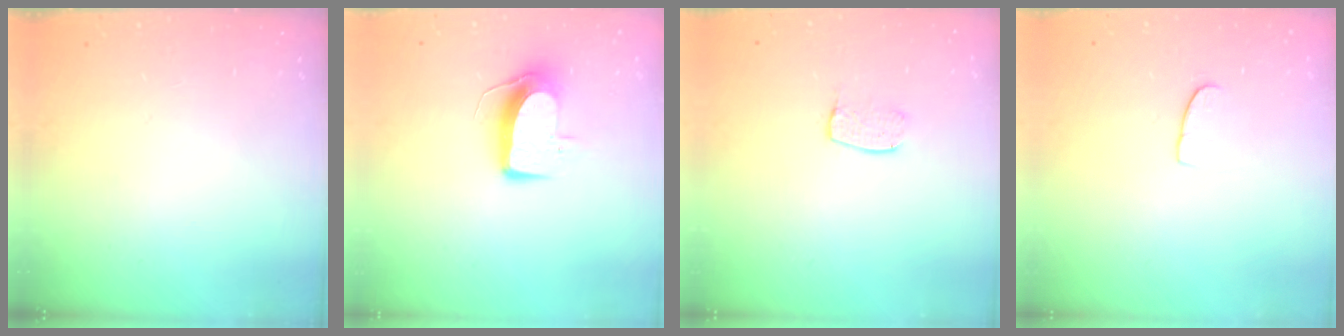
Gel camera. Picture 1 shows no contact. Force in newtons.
{"total": 9.7, "press": 9.7, "slide": 0.3}
{"total": 6.0, "press": 6.0, "slide": 0.4}
{"total": 4.8, "press": 4.8, "slide": 0.4}